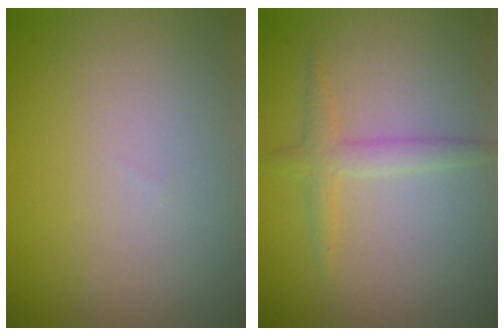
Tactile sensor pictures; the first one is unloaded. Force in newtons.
{"total": 1.8, "press": 1.8, "slide": 0.1}